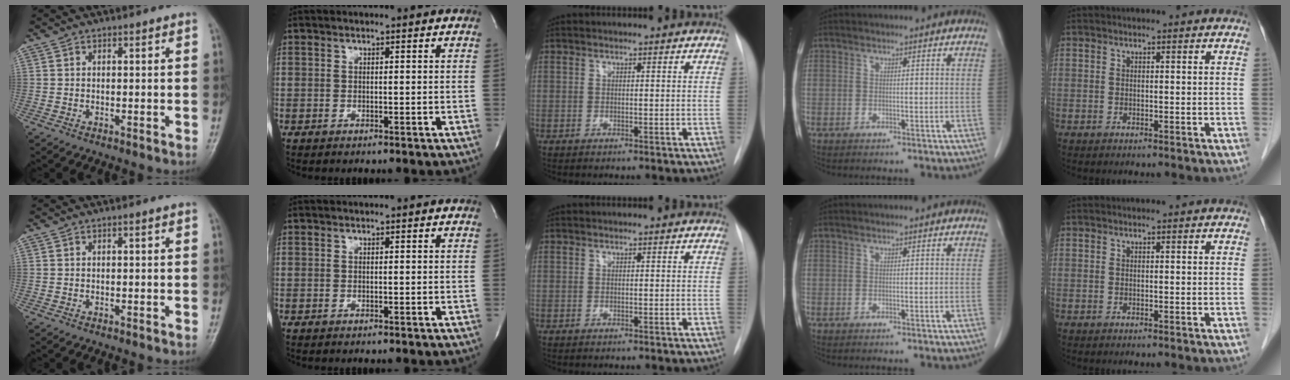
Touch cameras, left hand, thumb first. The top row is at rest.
{}